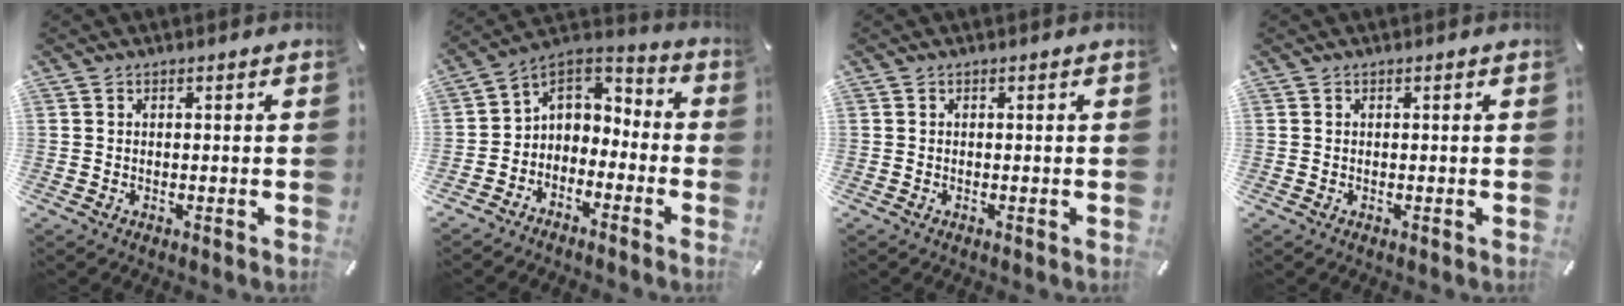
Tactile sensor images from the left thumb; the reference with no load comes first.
{"total": 5.5, "force": [-1.8, 5.1, 0.9], "torque": [-0.025, 0.012, -0.033]}
{"total": 0.0}
{"total": 0.0}